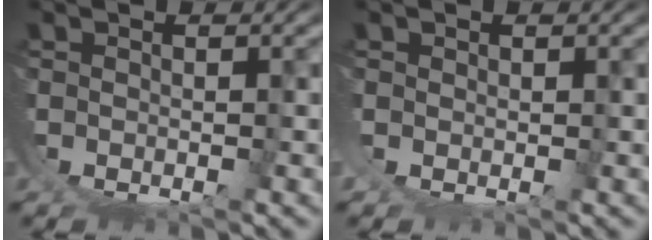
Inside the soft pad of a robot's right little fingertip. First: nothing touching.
{"total": 0.7, "force": [0.6, 0.3, 0.2], "torque": [-0.014, -0.007, 0.018]}